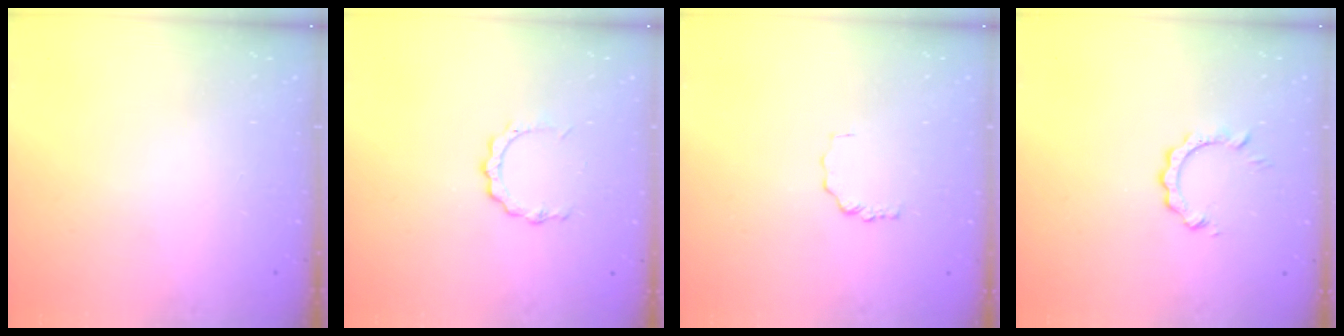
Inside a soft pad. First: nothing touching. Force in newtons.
{"total": 4.2, "press": 4.2, "slide": 0.4}
{"total": 1.8, "press": 1.8, "slide": 0.3}
{"total": 3.4, "press": 3.4, "slide": 0.1}